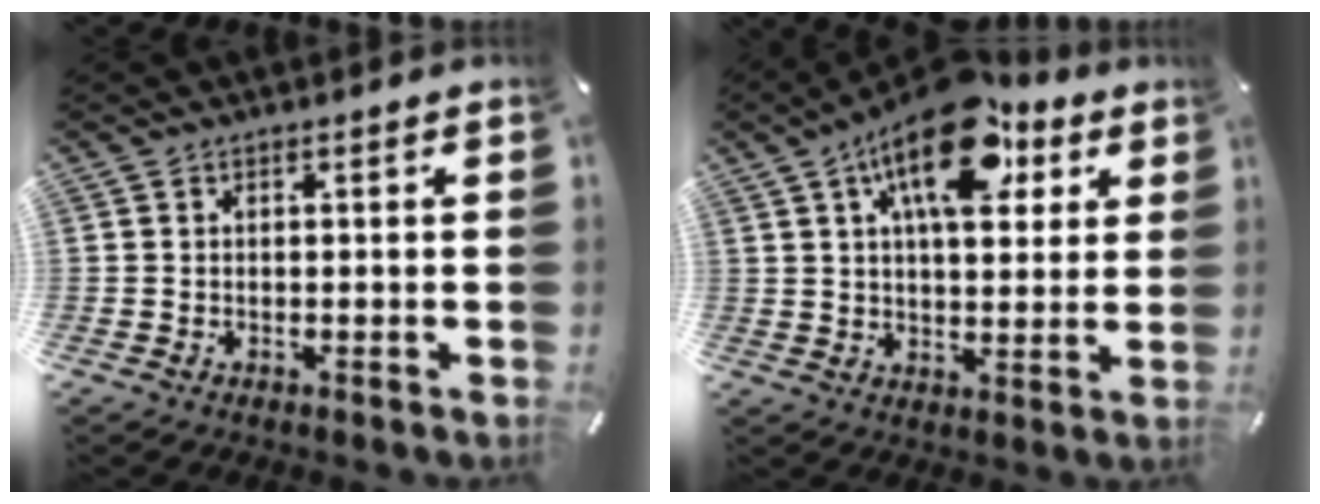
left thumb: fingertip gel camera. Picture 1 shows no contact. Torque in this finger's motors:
{"motor_torque": [1.47, 1.47, 2.07, -0.70, 0.64]}